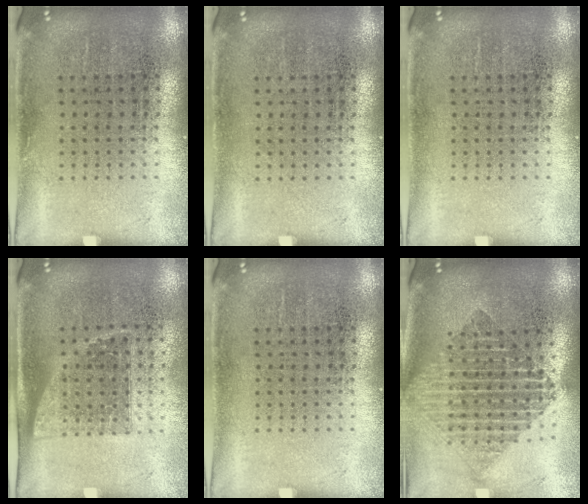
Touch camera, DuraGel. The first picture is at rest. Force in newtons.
{"total": 0.0}
{"total": 0.0}
{"total": 1.2, "press": 0.9, "slide": 0.7}
{"total": 0.0}
{"total": 1.9, "press": 1.5, "slide": 1.1}